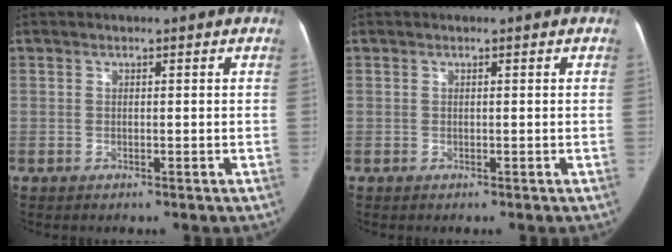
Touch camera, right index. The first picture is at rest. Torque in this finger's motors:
{"motor_torque": [0.03, 0.00, -0.02, -0.01]}